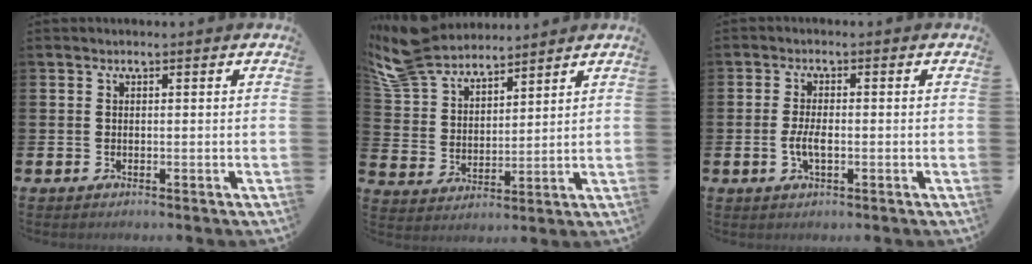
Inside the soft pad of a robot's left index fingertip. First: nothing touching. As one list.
[{"total": 8.1, "force": [7.5, 2.7, 1.2], "torque": [-0.071, -0.038, 0.141]}, {"total": 2.9, "force": [-0.6, 1.1, 2.6], "torque": [-0.054, -0.002, -0.014]}]